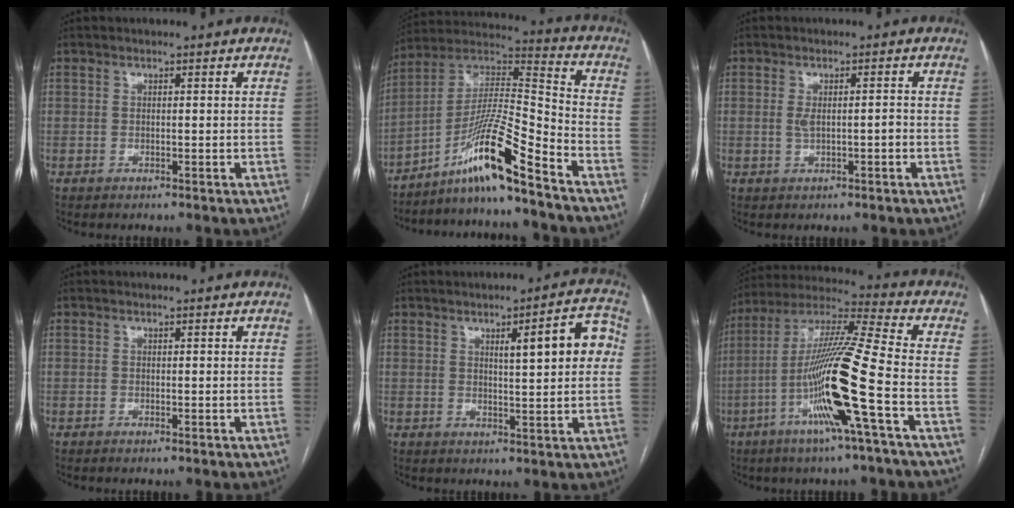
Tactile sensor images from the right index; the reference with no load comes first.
{"total": 13.9, "force": [-9.8, -0.9, 9.9], "torque": [-0.188, 0.008, -0.177]}
{"total": 2.7, "force": [-0.3, 0.9, 2.5], "torque": [-0.049, 0.005, 0.000]}
{"total": 0.0}
{"total": 8.1, "force": [1.9, 1.3, 7.7], "torque": [-0.101, 0.015, 0.023]}
{"total": 17.4, "force": [-5.6, -1.3, 16.4], "torque": [-0.319, -0.010, -0.116]}